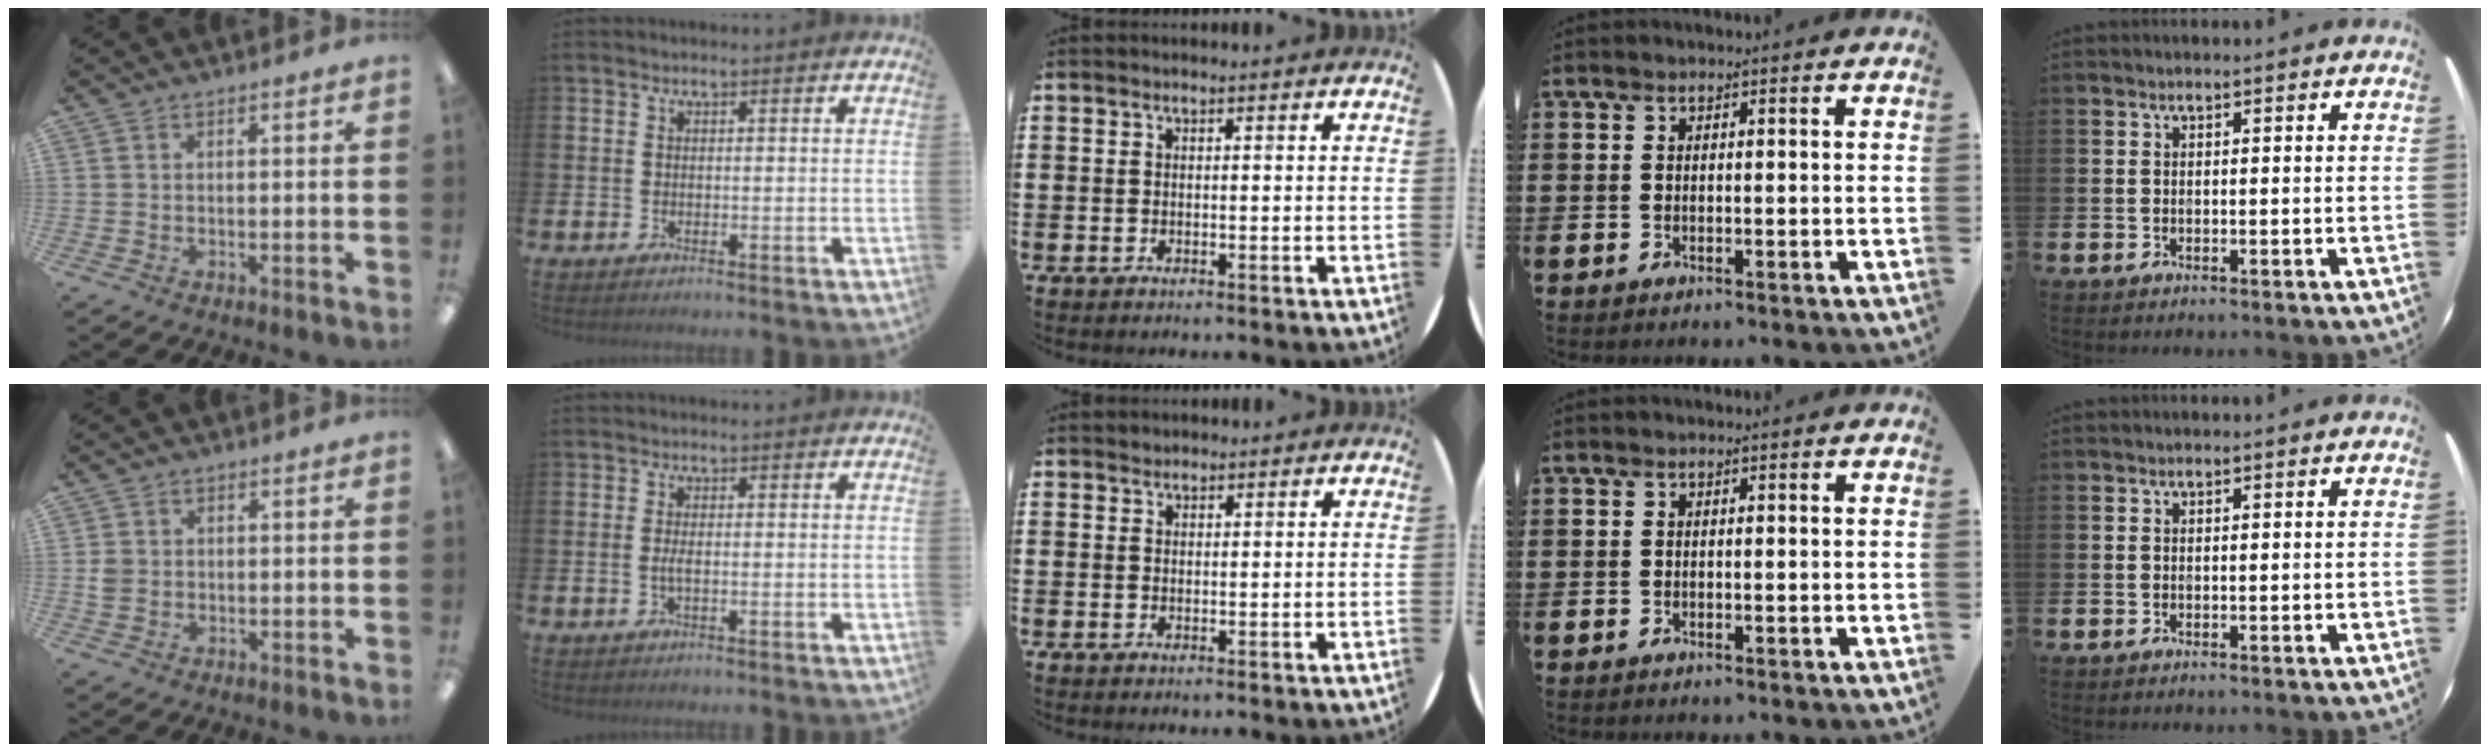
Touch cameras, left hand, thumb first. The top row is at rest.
{"thumb": {"total": 2.3, "force": [-0.1, 2.1, 1.0], "torque": [-0.012, 0.001, -0.004]}, "index": {"total": 1.3, "force": [-0.3, 0.2, 1.3], "torque": [-0.031, 0.002, -0.005]}, "middle": {"total": 0.7, "force": [0.7, 0.2, -0.1], "torque": [0.002, 0.003, 0.013]}}